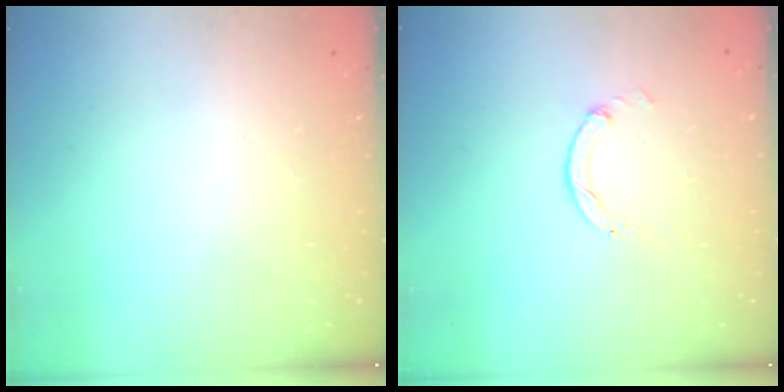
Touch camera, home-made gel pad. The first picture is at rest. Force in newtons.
{"total": 0.7, "press": 0.7, "slide": 0.2}